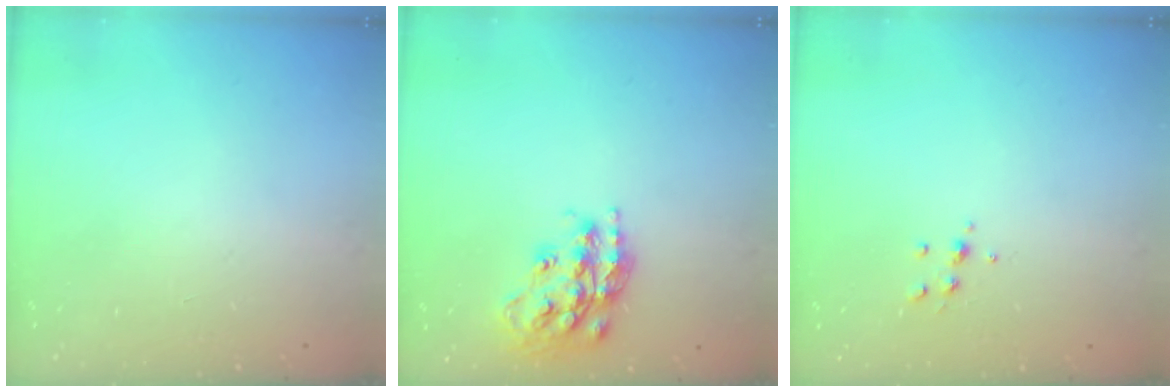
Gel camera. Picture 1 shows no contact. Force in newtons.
{"total": 18.0, "press": 17.9, "slide": 1.2}
{"total": 5.4, "press": 5.4, "slide": 0.5}